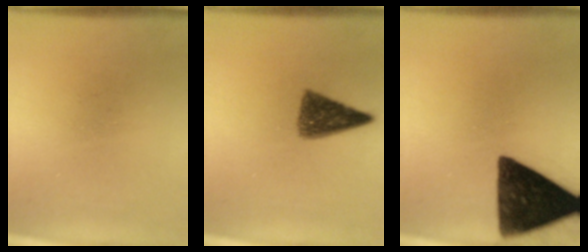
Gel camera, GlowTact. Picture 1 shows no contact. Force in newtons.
{"total": 7.3}
{"total": 15.5}